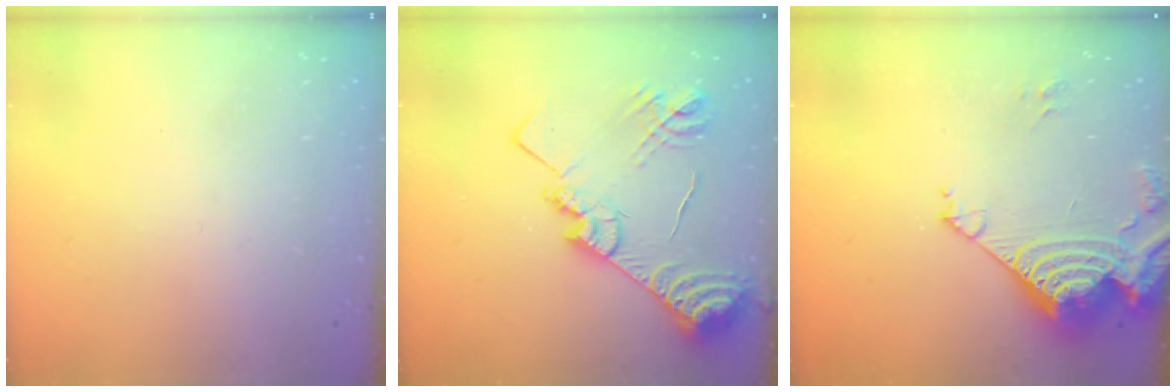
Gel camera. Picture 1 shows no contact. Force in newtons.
{"total": 21.7, "press": 21.6, "slide": 1.7}
{"total": 15.3, "press": 15.2, "slide": 1.8}